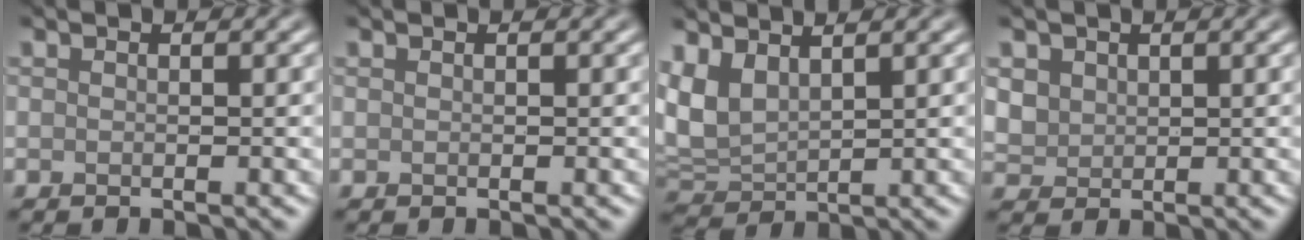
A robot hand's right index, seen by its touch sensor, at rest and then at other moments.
{"total": 0.0}
{"total": 4.6, "force": [1.9, 2.6, 3.3], "torque": [-0.086, 0.004, 0.042]}
{"total": 2.4, "force": [1.0, 1.9, 0.9], "torque": [-0.025, -0.008, 0.027]}